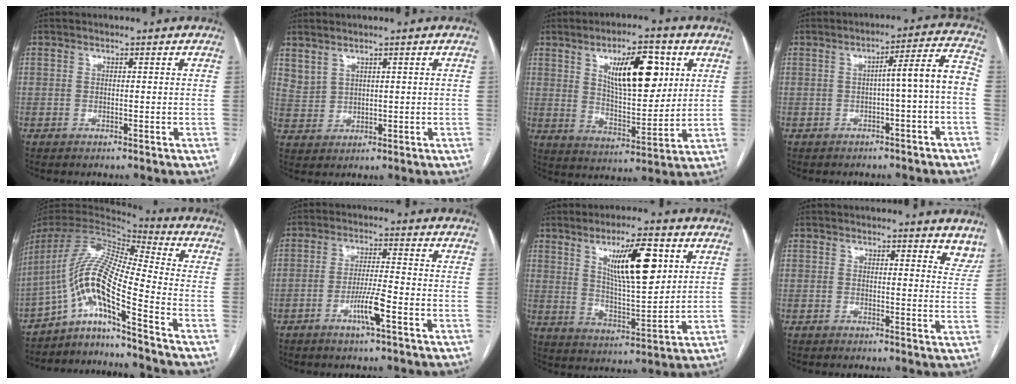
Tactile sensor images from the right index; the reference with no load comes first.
{"total": 3.1, "force": [2.6, 1.5, 0.9], "torque": [-0.021, 0.000, 0.062]}
{"total": 13.5, "force": [5.2, 4.7, 11.5], "torque": [-0.186, 0.005, 0.092]}
{"total": 6.9, "force": [-1.3, 0.0, 6.8], "torque": [-0.089, 0.027, -0.016]}
{"total": 12.9, "force": [-8.4, -0.5, 9.8], "torque": [-0.195, 0.020, -0.156]}
{"total": 5.9, "force": [-2.8, 0.1, 5.1], "torque": [-0.098, -0.005, -0.052]}
{"total": 12.7, "force": [5.2, 2.7, 11.2], "torque": [-0.192, -0.001, 0.095]}
{"total": 7.0, "force": [6.3, 2.0, 2.4], "torque": [0.000, -0.026, 0.049]}